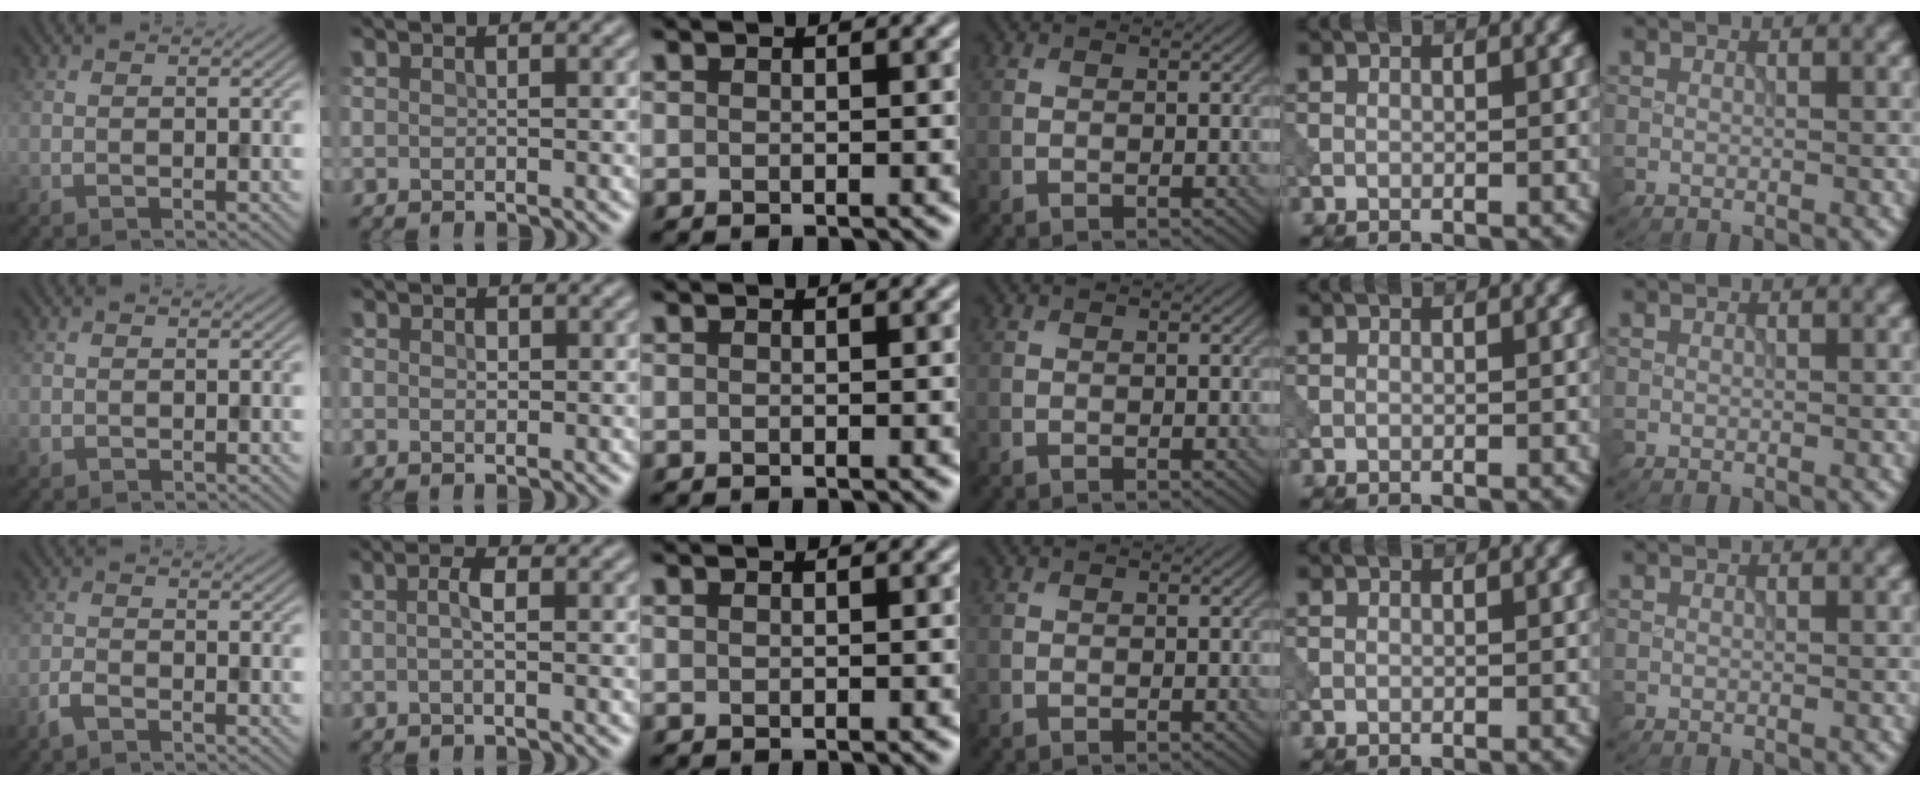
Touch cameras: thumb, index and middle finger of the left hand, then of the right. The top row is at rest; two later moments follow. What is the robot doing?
{"motion": "dispense", "object": "pipette"}